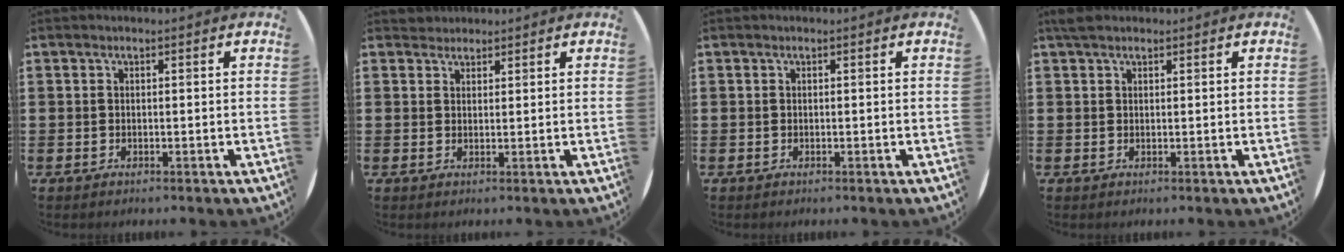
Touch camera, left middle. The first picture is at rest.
{"total": 1.6, "force": [1.5, 0.5, -0.2], "torque": [0.001, 0.004, 0.030]}
{"total": 0.0}
{"total": 1.6, "force": [1.3, 0.7, 0.7], "torque": [-0.008, 0.002, 0.022]}